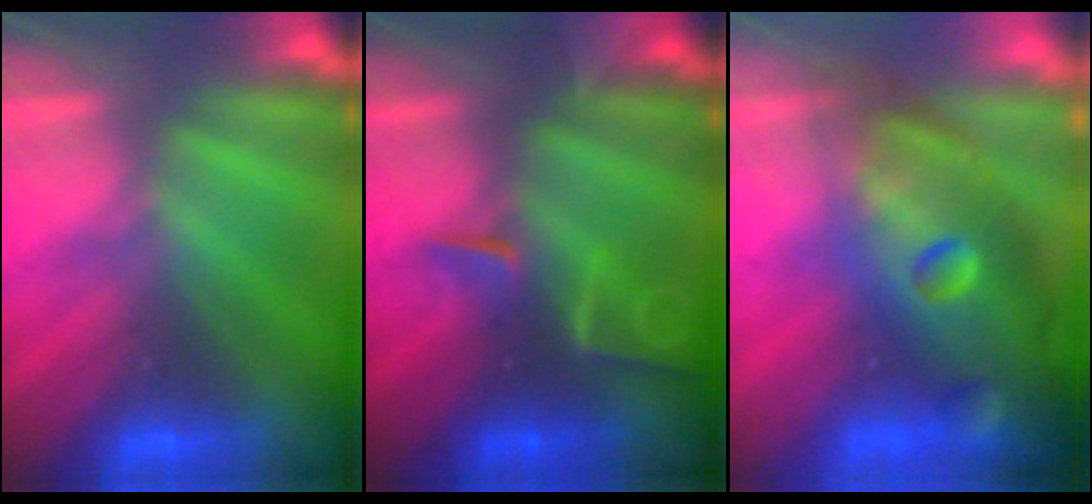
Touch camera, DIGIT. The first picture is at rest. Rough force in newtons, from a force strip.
{"total": 2.0}
{"total": 9.1}